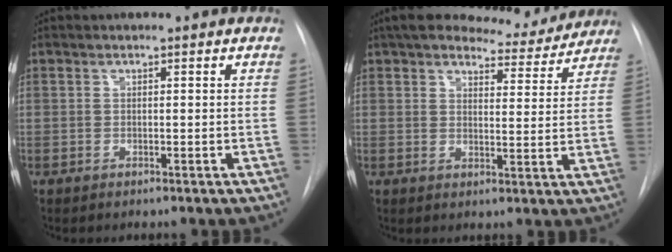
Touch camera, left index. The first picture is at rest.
{"total": 10.2, "force": [9.3, 2.6, 3.1], "torque": [-0.034, -0.004, 0.117]}